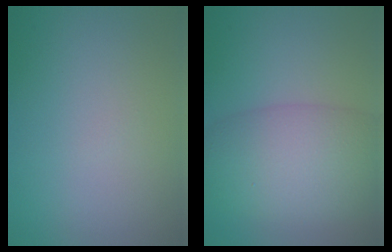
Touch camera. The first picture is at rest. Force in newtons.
{"total": 7.8, "press": 7.8, "slide": 0.2}